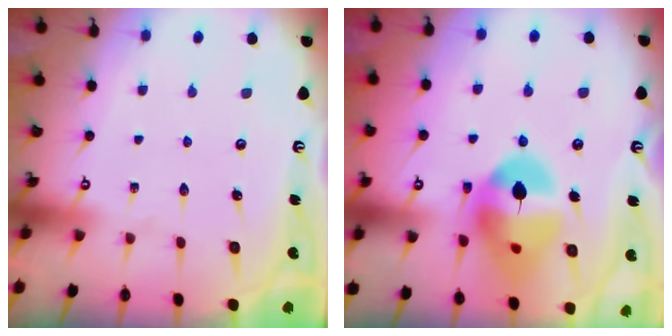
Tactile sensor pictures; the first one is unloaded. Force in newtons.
{"total": 15.4, "press": 15.3, "slide": 1.5}